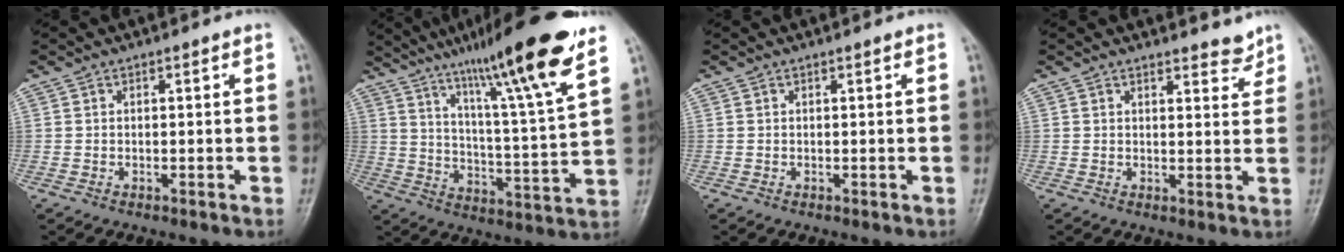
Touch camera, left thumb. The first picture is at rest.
{"total": 20.4, "force": [13.3, 1.0, 15.4], "torque": [-0.226, -0.054, 0.211]}
{"total": 0.0}
{"total": 3.4, "force": [3.1, 1.1, 0.9], "torque": [0.000, -0.026, 0.035]}